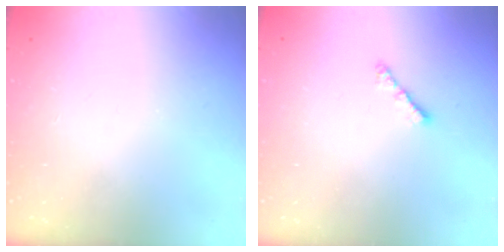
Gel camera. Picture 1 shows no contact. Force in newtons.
{"total": 3.0, "press": 2.9, "slide": 0.6}